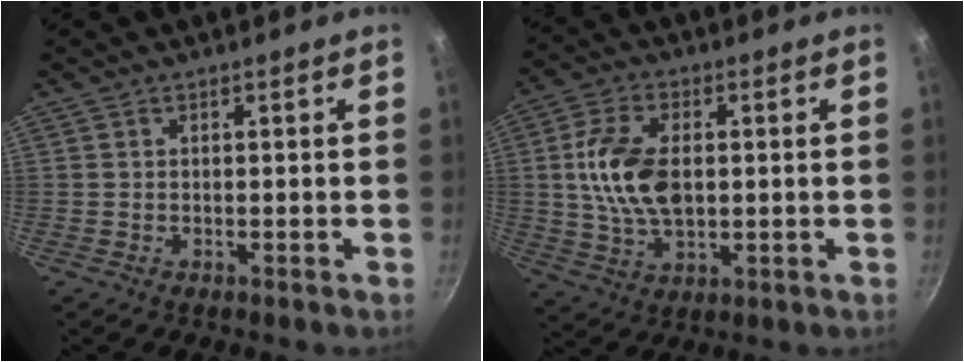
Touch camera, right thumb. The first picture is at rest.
{"total": 12.3, "force": [1.0, 7.4, 9.9], "torque": [-0.175, 0.004, 0.016]}